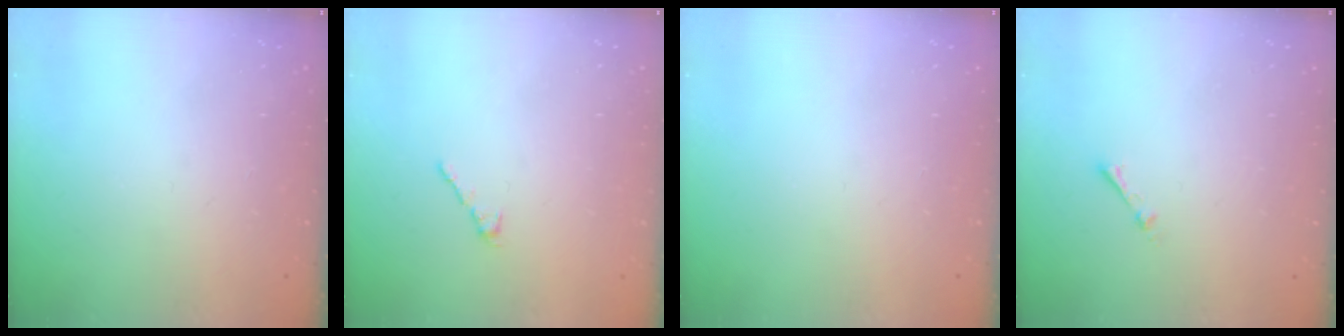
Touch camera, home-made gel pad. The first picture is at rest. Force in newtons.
{"total": 1.7, "press": 1.5, "slide": 0.6}
{"total": 0.0}
{"total": 1.7, "press": 1.7, "slide": 0.2}